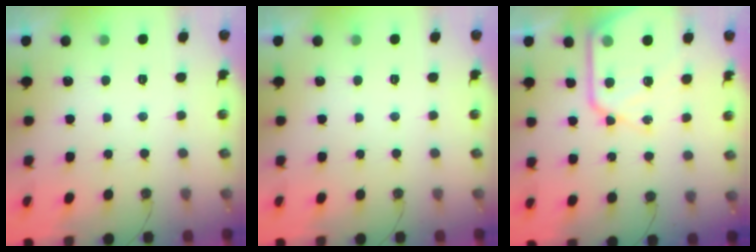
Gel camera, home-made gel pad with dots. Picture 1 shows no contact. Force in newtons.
{"total": 0.0}
{"total": 14.9, "press": 14.8, "slide": 1.5}